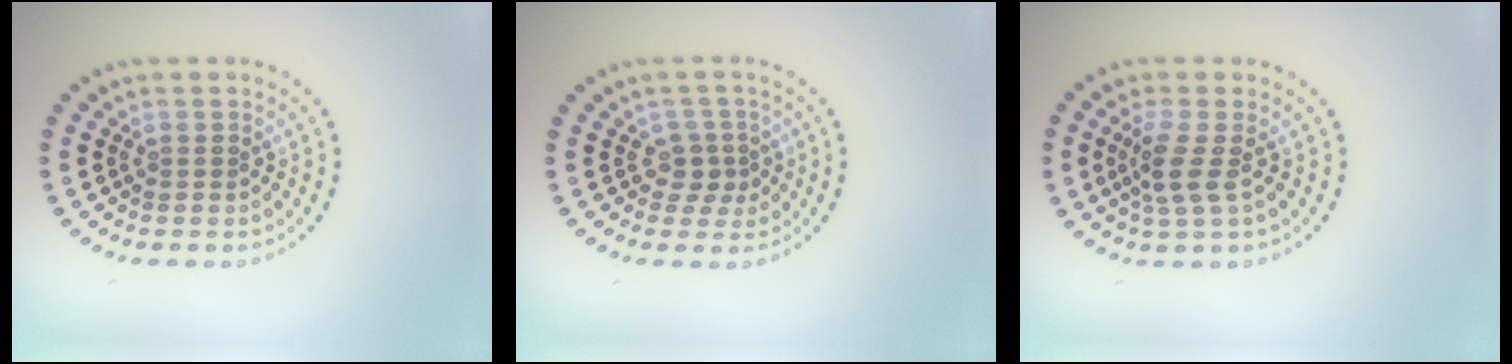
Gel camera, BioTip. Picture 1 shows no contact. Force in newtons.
{"total": 2.0, "press": 1.6, "slide": 1.2}
{"total": 2.6, "press": 2.0, "slide": 1.5}